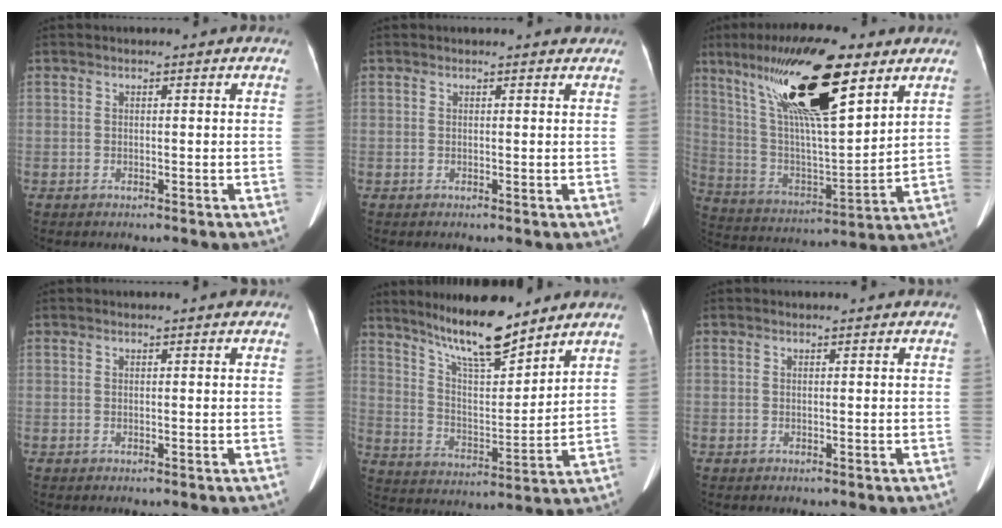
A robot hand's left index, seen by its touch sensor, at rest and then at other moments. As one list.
[{"total": 1.8, "force": [1.7, 0.4, 0.3], "torque": [-0.010, 0.004, 0.013]}, {"total": 22.1, "force": [12.7, 4.1, 17.6], "torque": [-0.340, 0.020, 0.226]}, {"total": 1.1, "force": [0.9, 0.1, 0.7], "torque": [-0.007, 0.007, 0.011]}, {"total": 12.8, "force": [10.8, 1.5, 6.8], "torque": [-0.121, -0.007, 0.193]}, {"total": 0.0}]